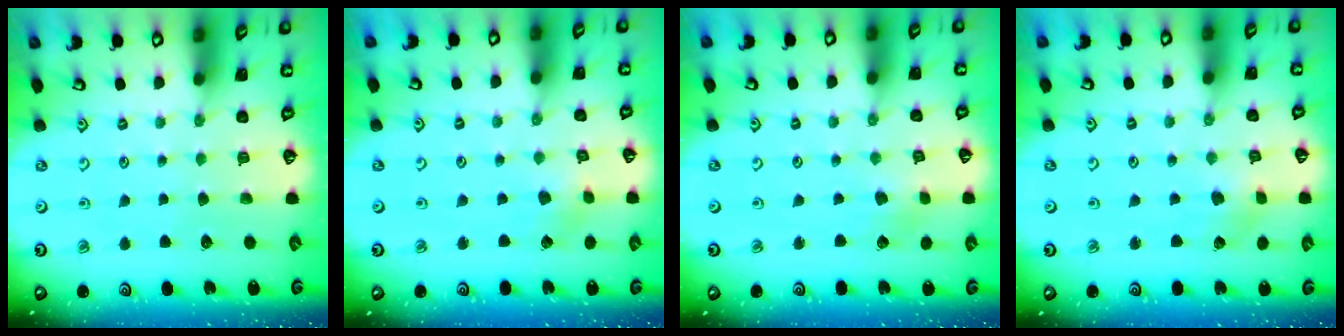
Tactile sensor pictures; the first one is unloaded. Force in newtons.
{"total": 2.8, "press": 2.8, "slide": 0.1}
{"total": 1.9, "press": 1.9, "slide": 0.3}
{"total": 2.4, "press": 2.3, "slide": 0.5}